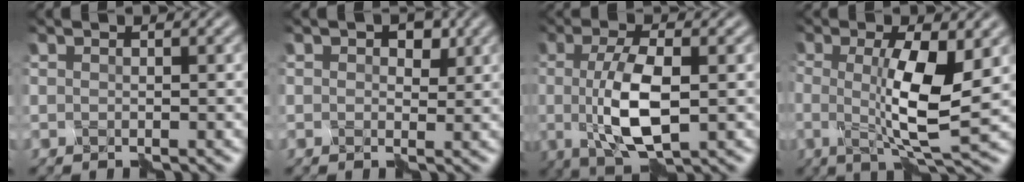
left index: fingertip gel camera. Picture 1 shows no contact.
{"total": 2.1, "force": [0.6, 1.6, 1.3], "torque": [-0.014, 0.003, 0.010]}
{"total": 5.9, "force": [-0.2, 1.8, 5.6], "torque": [-0.124, -0.001, -0.001]}
{"total": 6.9, "force": [0.1, 1.2, 6.8], "torque": [-0.124, -0.007, 0.007]}